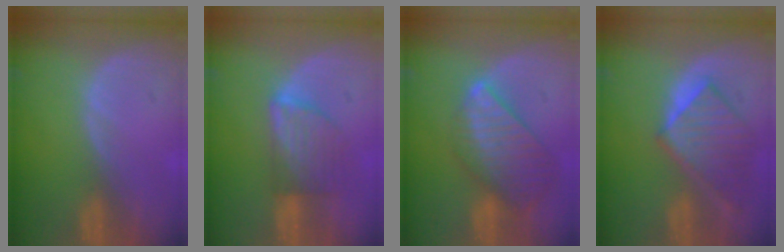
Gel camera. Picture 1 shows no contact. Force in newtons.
{"total": 6.0, "press": 5.9, "slide": 1.3}
{"total": 9.5, "press": 8.3, "slide": 4.6}
{"total": 7.8, "press": 7.6, "slide": 1.8}